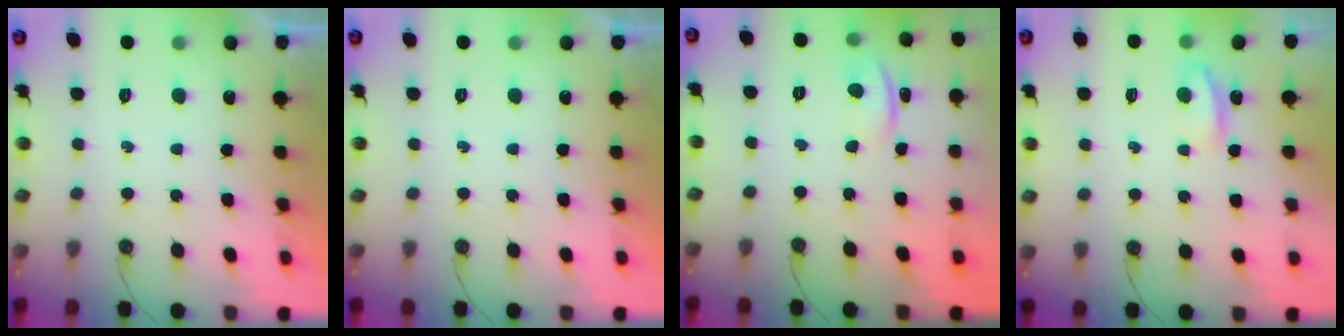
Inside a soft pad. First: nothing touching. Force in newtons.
{"total": 0.0}
{"total": 1.6, "press": 1.2, "slide": 1.0}
{"total": 3.9, "press": 3.9, "slide": 0.4}